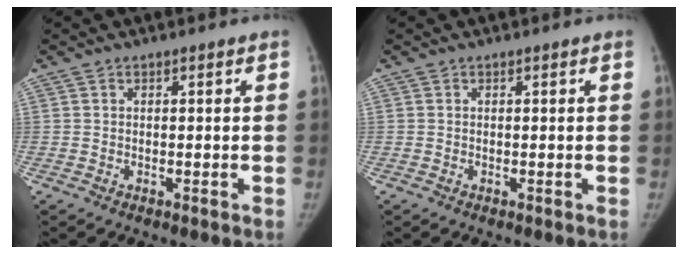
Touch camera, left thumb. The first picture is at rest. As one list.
[{"total": 0.0}]